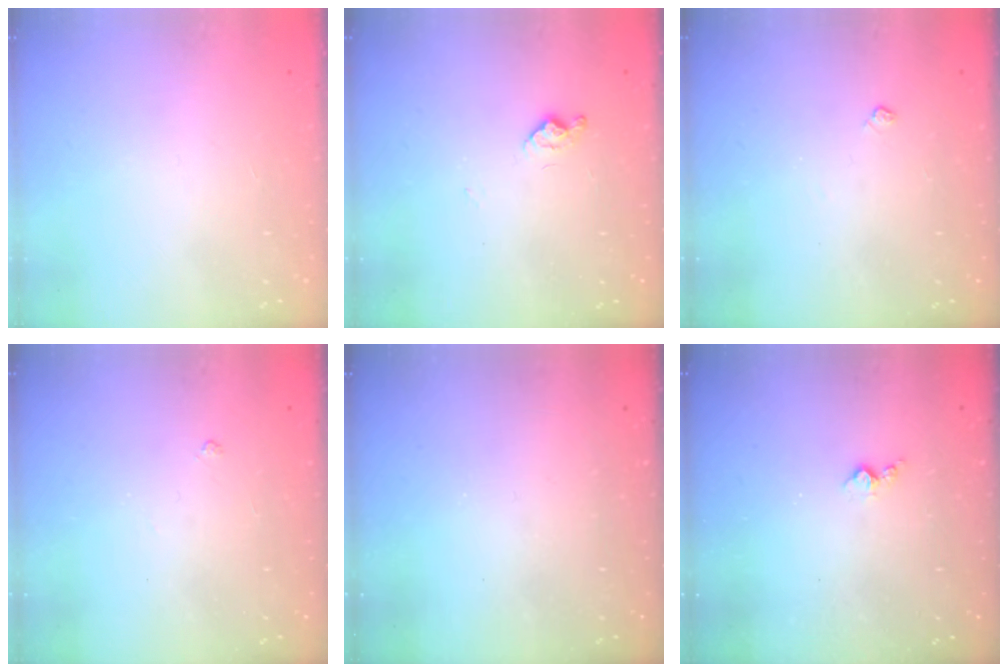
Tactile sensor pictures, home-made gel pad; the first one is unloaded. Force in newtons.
{"total": 6.3, "press": 6.3, "slide": 0.7}
{"total": 3.2, "press": 3.1, "slide": 0.5}
{"total": 2.9, "press": 2.8, "slide": 0.6}
{"total": 0.0}
{"total": 3.7, "press": 3.7, "slide": 0.4}